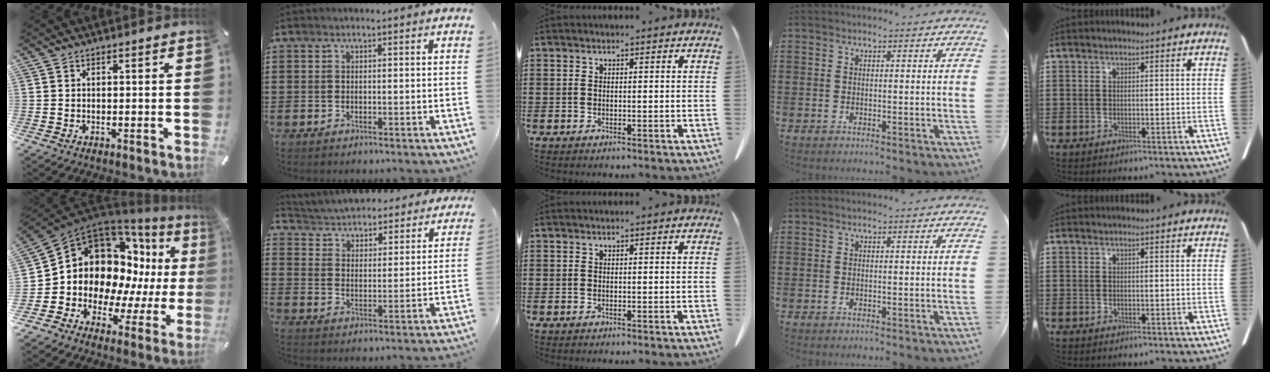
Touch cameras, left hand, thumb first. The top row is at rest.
{"thumb": {"total": 14.8, "force": [3.2, 12.2, 7.8], "torque": [-0.136, -0.059, 0.066]}, "index": {"total": 4.2, "force": [4.1, 0.2, 0.0], "torque": [-0.023, -0.034, 0.066]}}